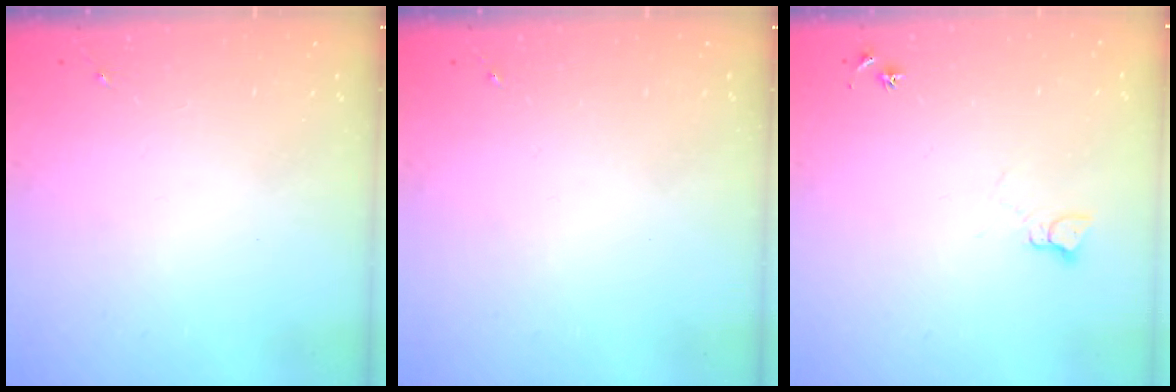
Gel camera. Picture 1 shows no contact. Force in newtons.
{"total": 0.0}
{"total": 5.4, "press": 5.3, "slide": 0.7}